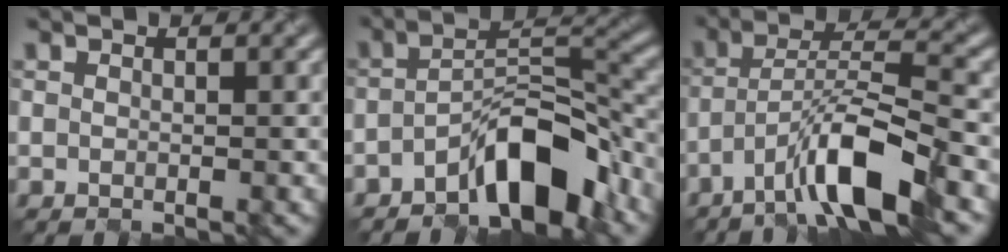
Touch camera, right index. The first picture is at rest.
{"total": 7.0, "force": [-4.5, 2.3, 4.8], "torque": [-0.077, 0.016, -0.078]}
{"total": 7.8, "force": [-4.8, 1.0, 6.1], "torque": [-0.112, 0.011, -0.086]}